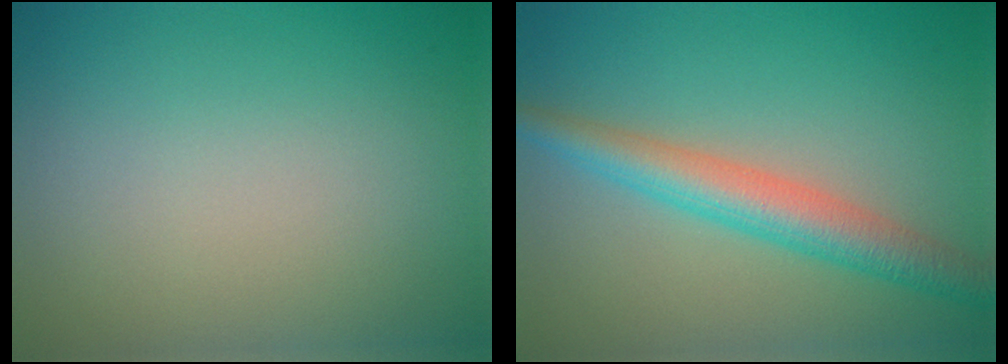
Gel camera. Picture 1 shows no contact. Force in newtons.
{"total": 4.8, "press": 4.8, "slide": 0.0}